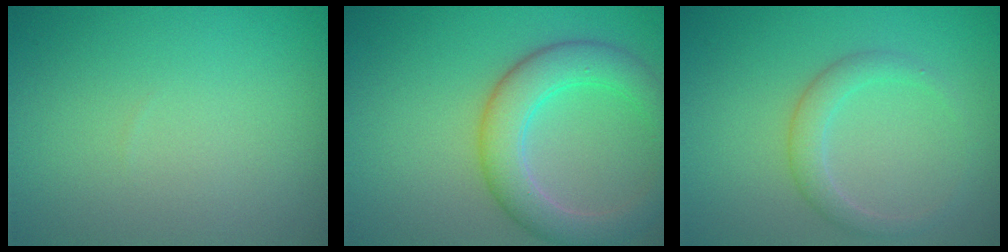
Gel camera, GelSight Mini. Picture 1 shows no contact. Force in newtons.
{"total": 5.6, "press": 5.6, "slide": 0.2}
{"total": 2.2, "press": 2.2, "slide": 0.1}